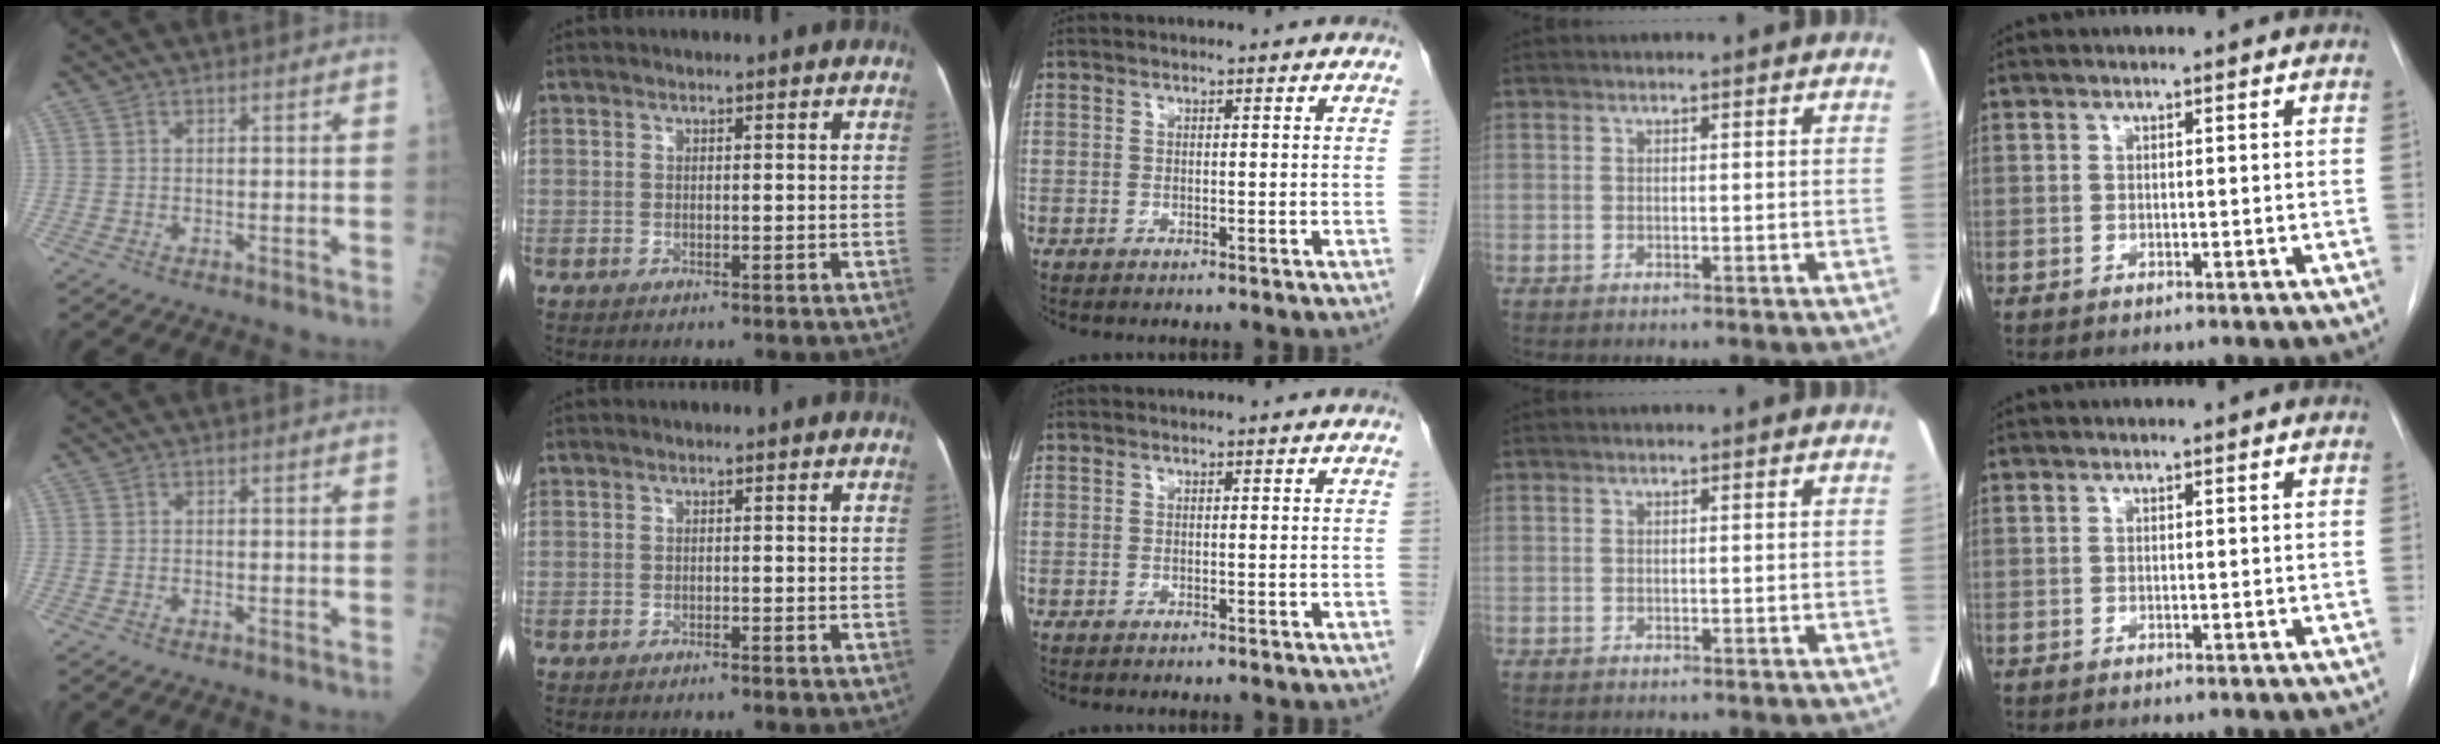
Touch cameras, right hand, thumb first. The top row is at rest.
{"index": {"total": 0.6, "force": [-0.5, 0.0, 0.2], "torque": [-0.009, 0.000, -0.010]}}